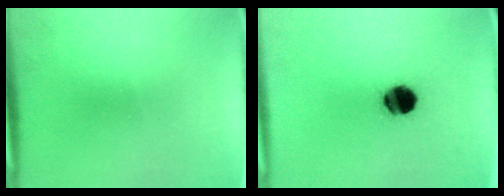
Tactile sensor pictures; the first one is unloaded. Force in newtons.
{"total": 8.7}